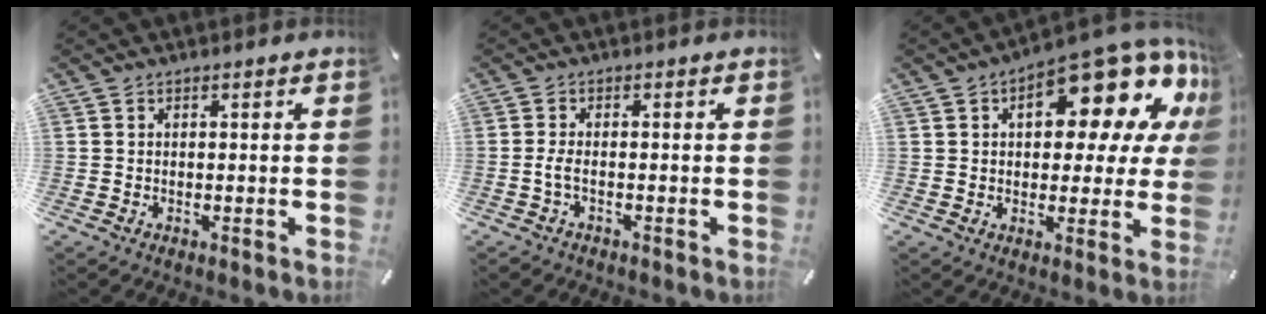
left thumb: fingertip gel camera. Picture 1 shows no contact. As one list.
[{"total": 2.6, "force": [-1.0, 1.0, 2.2], "torque": [-0.053, 0.000, -0.022]}, {"total": 16.8, "force": [9.1, 7.6, 11.9], "torque": [-0.147, -0.070, 0.144]}]